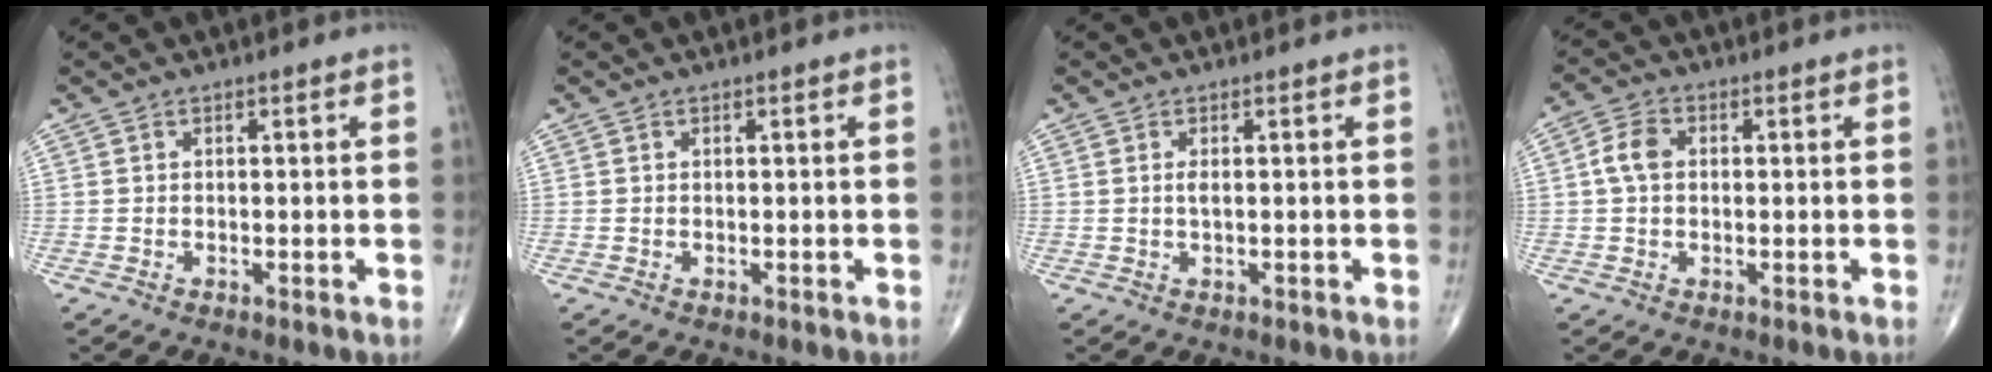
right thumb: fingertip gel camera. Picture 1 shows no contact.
{"total": 0.0}
{"total": 0.9, "force": [0.2, 0.2, 0.9], "torque": [-0.023, -0.001, 0.005]}
{"total": 4.4, "force": [0.4, 3.2, 3.0], "torque": [-0.061, 0.011, 0.002]}